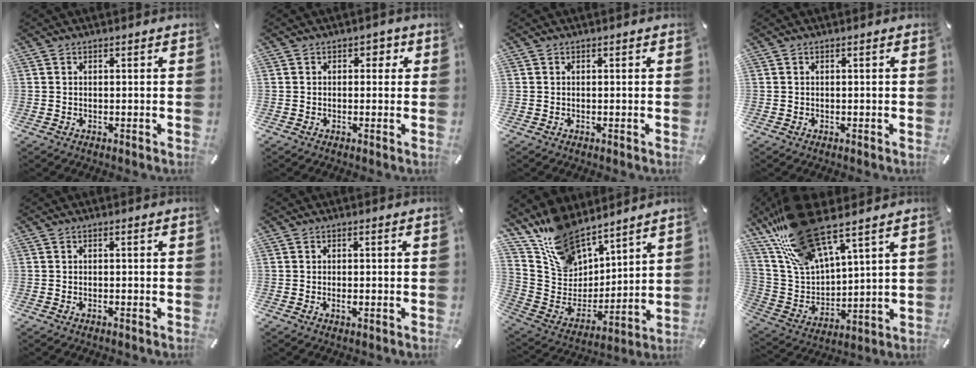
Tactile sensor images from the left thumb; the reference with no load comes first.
{"total": 1.9, "force": [0.0, 1.6, 0.9], "torque": [-0.005, 0.003, -0.007]}
{"total": 0.0}
{"total": 0.0}
{"total": 0.8, "force": [-0.5, 0.1, 0.6], "torque": [-0.010, -0.003, -0.007]}
{"total": 1.8, "force": [-0.3, 0.5, 1.7], "torque": [-0.029, -0.002, -0.005]}
{"total": 15.5, "force": [13.0, 7.7, 3.4], "torque": [-0.102, -0.104, 0.249]}
{"total": 20.2, "force": [14.8, 6.6, 12.1], "torque": [-0.253, -0.090, 0.259]}